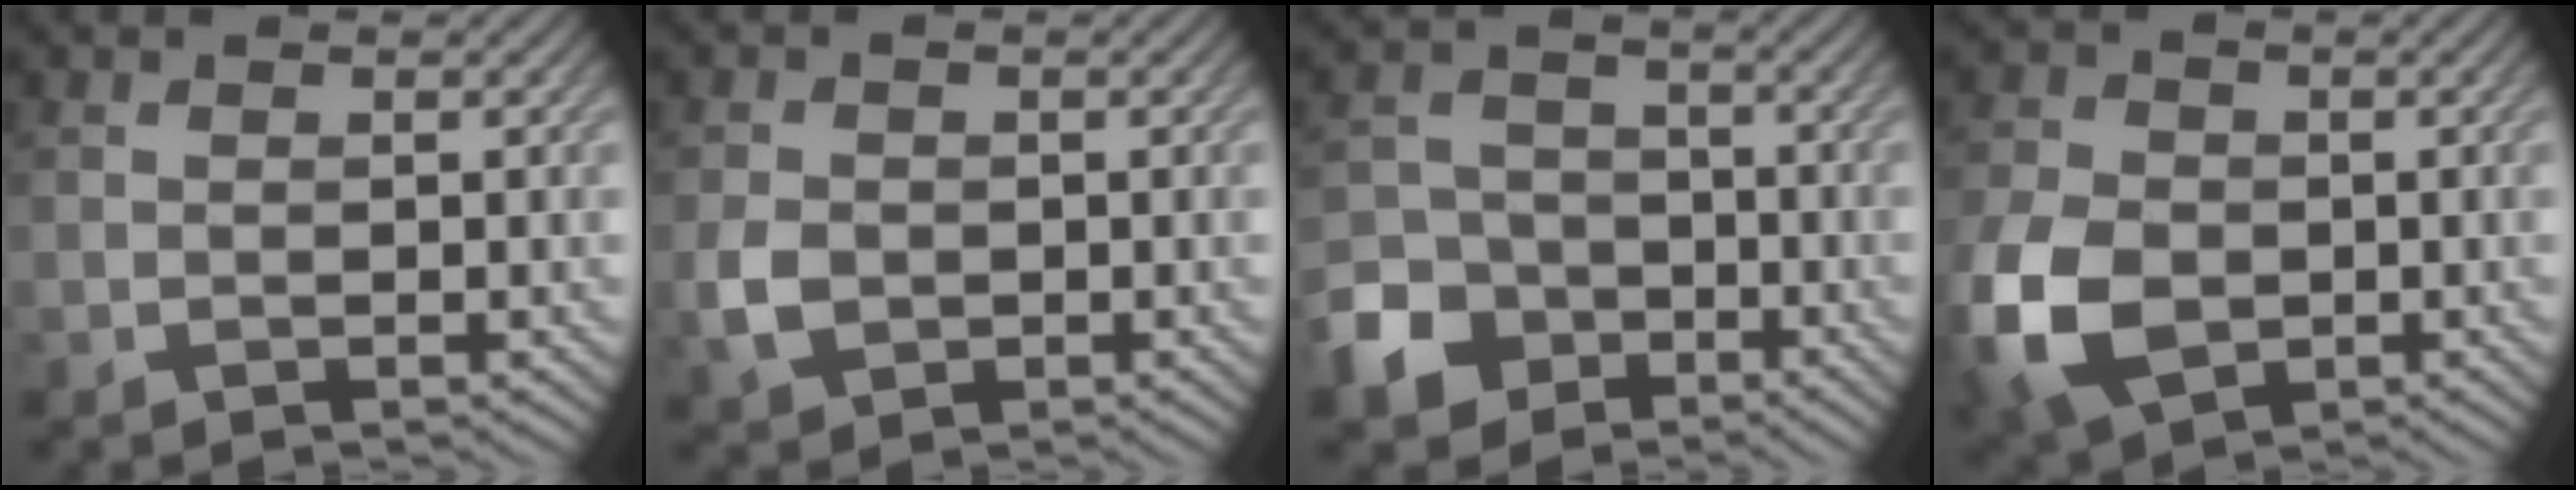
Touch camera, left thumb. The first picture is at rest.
{"total": 3.3, "force": [-0.7, 2.6, 1.8], "torque": [-0.048, -0.005, -0.016]}
{"total": 8.7, "force": [-5.0, 6.4, 3.2], "torque": [-0.078, -0.022, -0.109]}
{"total": 11.0, "force": [-3.1, 7.8, 7.2], "torque": [-0.205, -0.026, -0.066]}